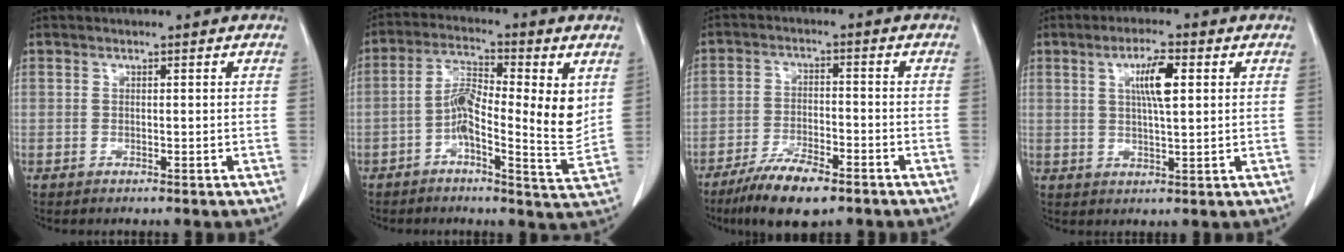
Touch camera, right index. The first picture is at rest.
{"total": 10.9, "force": [0.5, 2.6, 10.6], "torque": [-0.180, 0.014, -0.002]}
{"total": 8.8, "force": [-6.3, 2.2, 5.8], "torque": [-0.104, -0.013, -0.110]}
{"total": 5.8, "force": [1.8, 0.9, 5.5], "torque": [-0.099, 0.003, 0.031]}